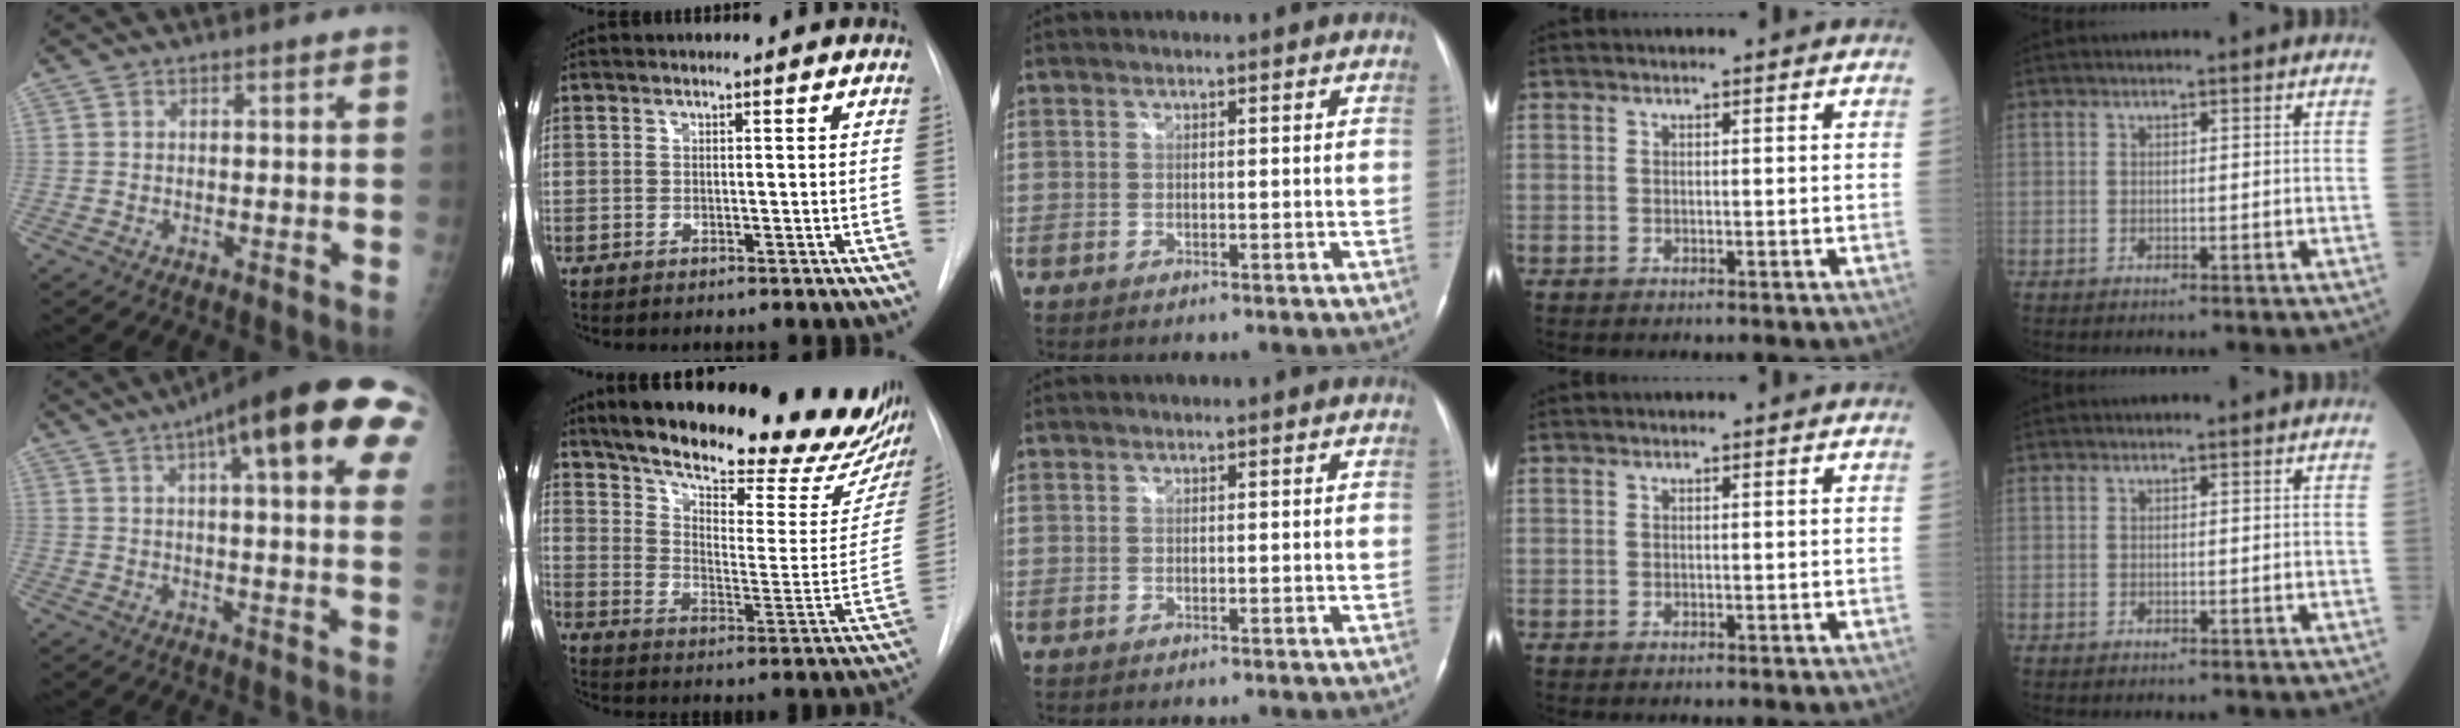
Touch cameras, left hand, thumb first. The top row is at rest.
{"thumb": {"total": 25.4, "force": [11.0, 6.2, 22.0], "torque": [-0.267, 0.016, 0.145]}, "index": {"total": 29.0, "force": [23.8, 6.5, 15.3], "torque": [-0.239, -0.052, 0.312]}}